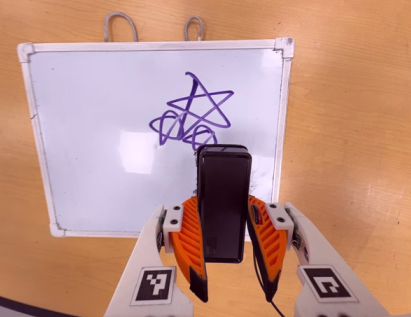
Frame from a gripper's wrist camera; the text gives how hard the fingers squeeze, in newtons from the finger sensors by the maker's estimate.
{"total": 6.3, "left": 4.0, "right": 8.5}